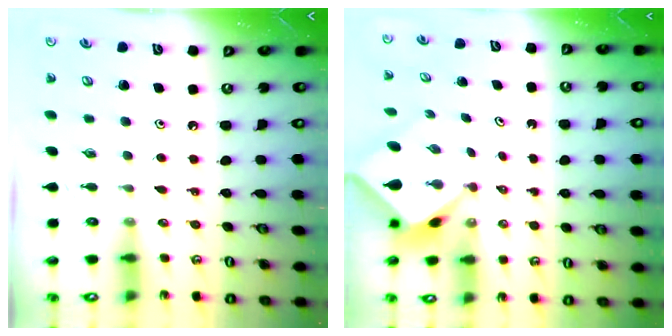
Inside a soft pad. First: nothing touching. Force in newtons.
{"total": 2.4, "press": 2.4, "slide": 0.2}